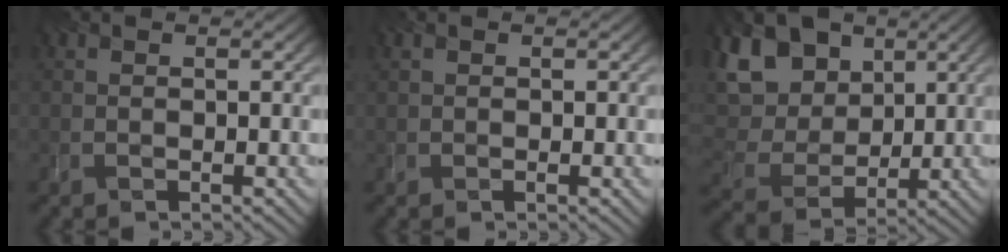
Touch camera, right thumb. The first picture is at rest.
{"total": 0.0}
{"total": 10.8, "force": [4.7, 7.7, 5.8], "torque": [-0.181, 0.025, 0.095]}